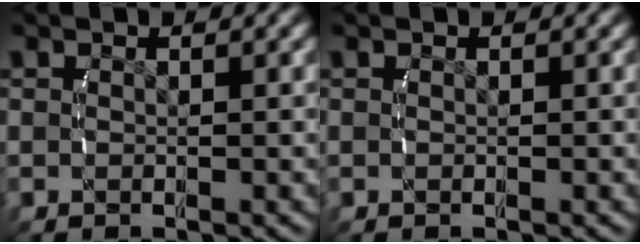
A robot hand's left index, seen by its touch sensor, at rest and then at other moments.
{"total": 0.0}